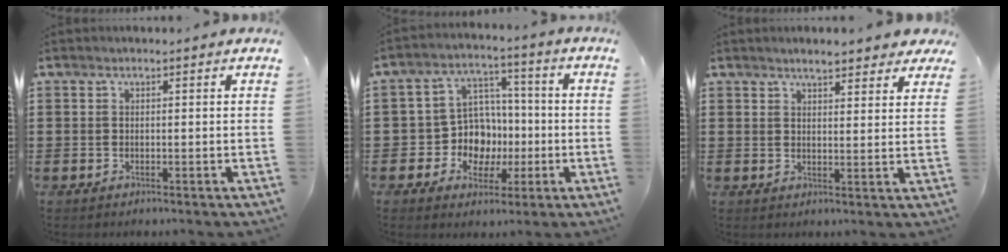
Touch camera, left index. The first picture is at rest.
{"total": 9.1, "force": [-1.1, 8.4, 3.3], "torque": [-0.083, 0.015, -0.010]}
{"total": 4.2, "force": [3.7, 0.6, 1.8], "torque": [-0.045, -0.001, 0.068]}